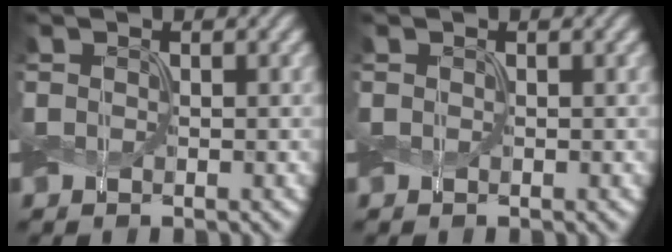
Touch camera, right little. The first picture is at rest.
{"total": 0.0}